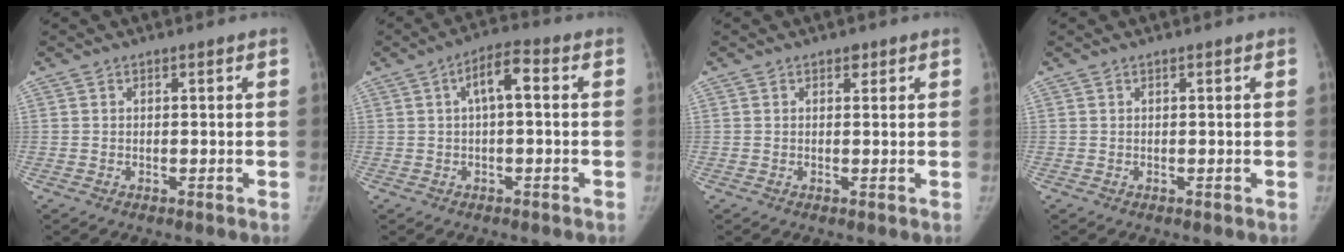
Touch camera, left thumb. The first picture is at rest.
{"total": 5.7, "force": [0.8, 2.1, 5.3], "torque": [-0.087, 0.021, 0.006]}
{"total": 1.1, "force": [0.7, 0.8, 0.5], "torque": [0.003, -0.004, 0.008]}
{"total": 0.0}